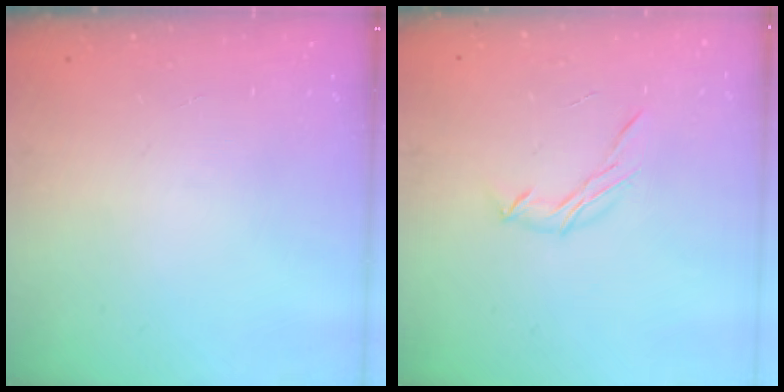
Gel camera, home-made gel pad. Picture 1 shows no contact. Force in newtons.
{"total": 5.7, "press": 5.6, "slide": 1.1}